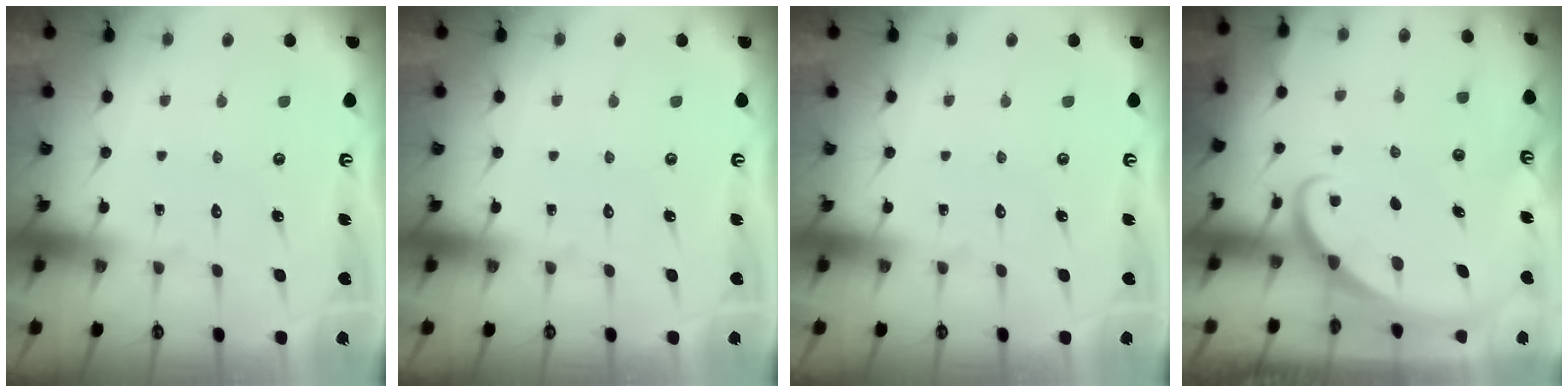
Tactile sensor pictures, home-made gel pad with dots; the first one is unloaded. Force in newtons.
{"total": 0.0}
{"total": 0.0}
{"total": 1.9, "press": 1.9, "slide": 0.1}